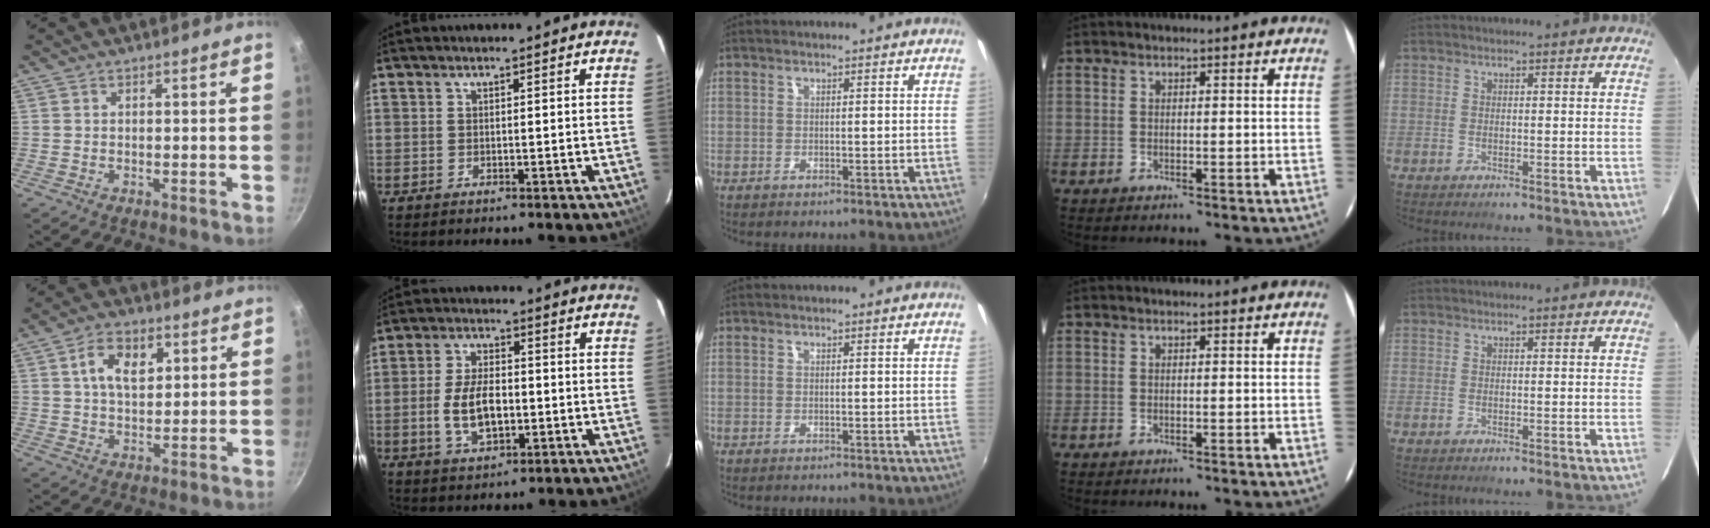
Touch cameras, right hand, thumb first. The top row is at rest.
{"thumb": {"total": 8.2, "force": [2.7, 5.0, 5.9], "torque": [-0.083, -0.003, 0.043]}, "index": {"total": 9.1, "force": [-1.8, 4.7, 7.7], "torque": [-0.156, 0.000, -0.027]}}